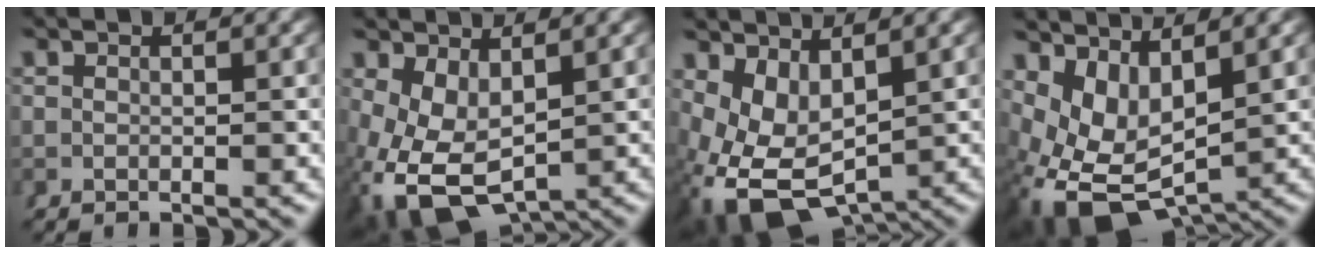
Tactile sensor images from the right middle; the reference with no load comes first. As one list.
[{"total": 9.2, "force": [-3.1, 6.4, 5.8], "torque": [-0.153, -0.073, -0.024]}, {"total": 9.4, "force": [-2.2, 6.6, 6.3], "torque": [-0.153, -0.053, -0.018]}, {"total": 10.4, "force": [-1.9, 7.8, 6.7], "torque": [-0.161, -0.055, -0.013]}]